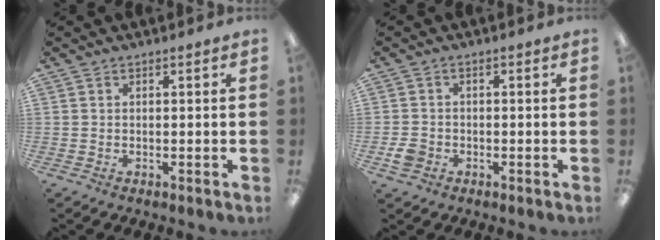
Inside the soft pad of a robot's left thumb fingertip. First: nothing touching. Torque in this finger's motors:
{"motor_torque": [-0.07, 0.11, 0.14, -0.14, 0.00]}